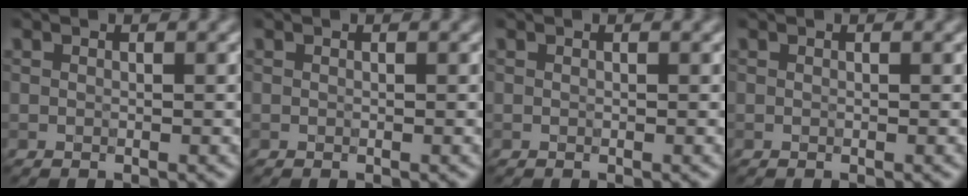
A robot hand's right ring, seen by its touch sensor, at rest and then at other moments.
{"total": 0.0}
{"total": 0.0}
{"total": 0.0}